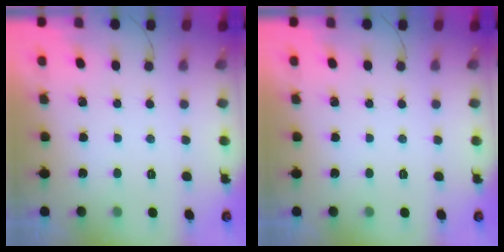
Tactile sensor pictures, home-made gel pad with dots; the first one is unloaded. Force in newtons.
{"total": 0.0}